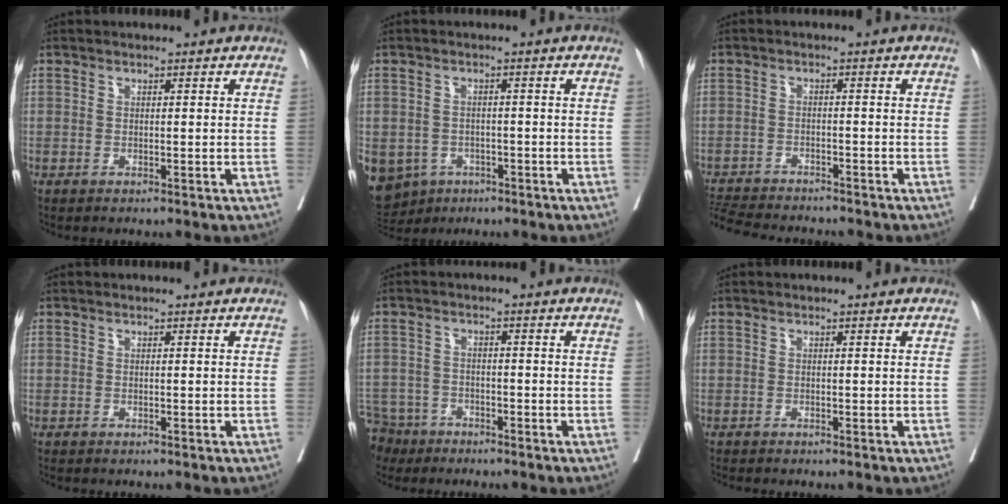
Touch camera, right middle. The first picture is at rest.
{"total": 12.5, "force": [-6.5, 9.8, 4.0], "torque": [-0.123, -0.006, -0.085]}
{"total": 9.9, "force": [-9.4, 1.2, 3.1], "torque": [-0.051, -0.008, -0.146]}
{"total": 1.0, "force": [-0.9, 0.1, 0.4], "torque": [-0.005, -0.001, -0.015]}
{"total": 8.5, "force": [-6.9, 4.9, 1.2], "torque": [-0.040, -0.004, -0.124]}
{"total": 1.6, "force": [-1.5, -0.1, 0.5], "torque": [-0.007, -0.002, -0.025]}